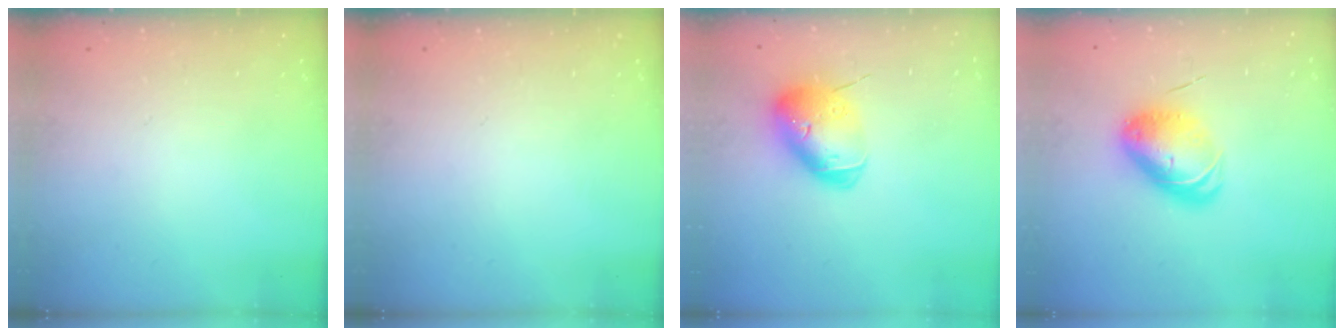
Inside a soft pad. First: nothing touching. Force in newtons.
{"total": 0.0}
{"total": 13.6, "press": 13.4, "slide": 1.9}
{"total": 10.7, "press": 10.4, "slide": 2.5}